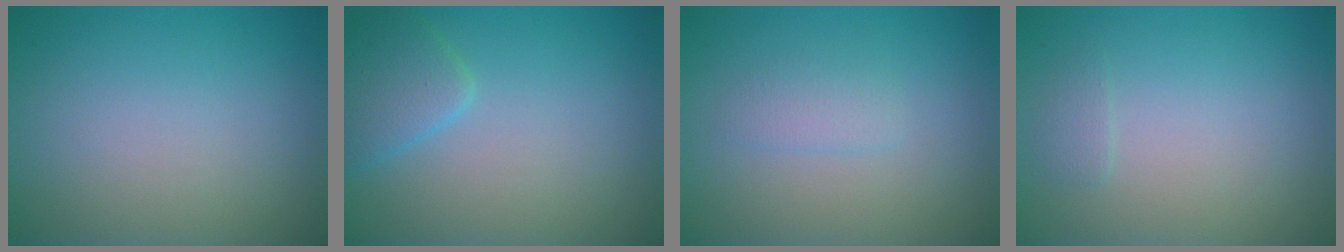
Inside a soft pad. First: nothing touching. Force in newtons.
{"total": 2.6, "press": 2.6, "slide": 0.1}
{"total": 1.3, "press": 1.3, "slide": 0.1}
{"total": 0.7, "press": 0.7, "slide": 0.2}